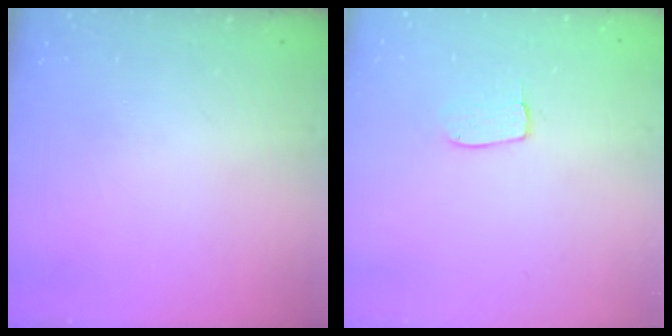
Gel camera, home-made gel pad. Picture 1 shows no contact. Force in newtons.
{"total": 4.2, "press": 4.2, "slide": 0.2}